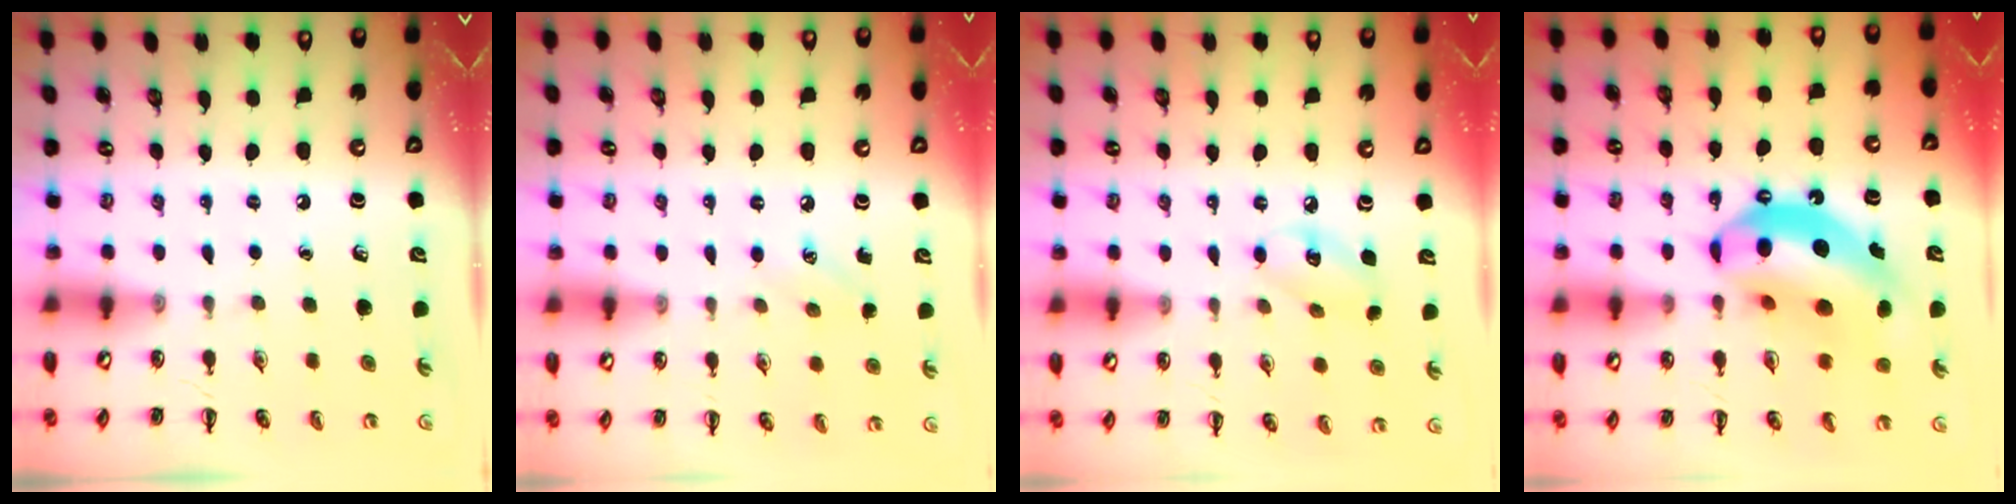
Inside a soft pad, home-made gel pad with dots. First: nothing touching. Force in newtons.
{"total": 6.2, "press": 5.9, "slide": 1.7}
{"total": 6.5, "press": 6.4, "slide": 0.7}
{"total": 17.5, "press": 16.8, "slide": 4.8}